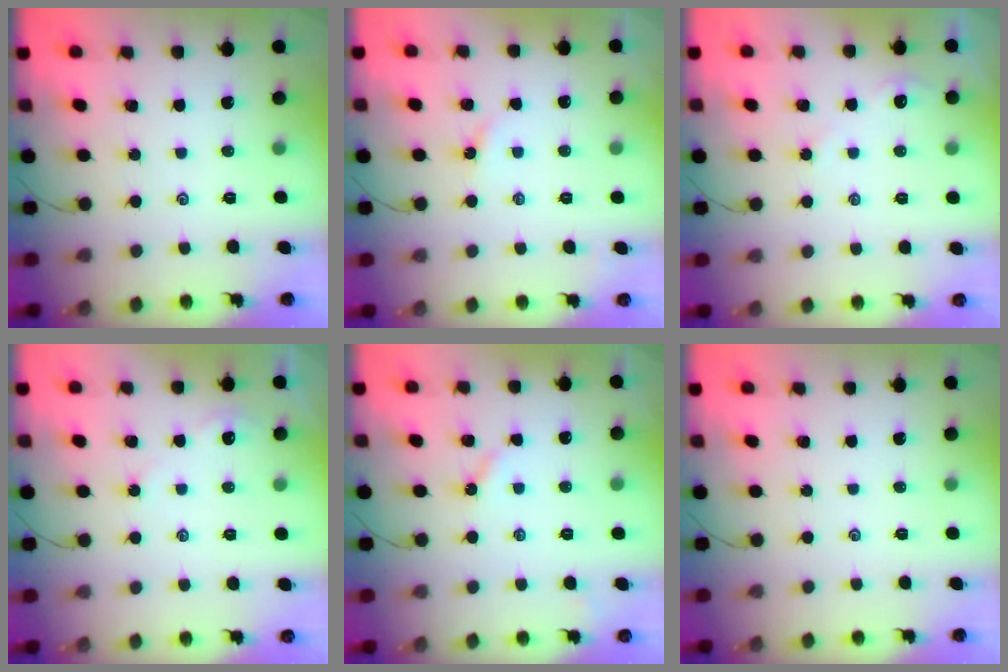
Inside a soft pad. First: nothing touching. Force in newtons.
{"total": 1.9, "press": 1.8, "slide": 0.3}
{"total": 2.2, "press": 2.2, "slide": 0.4}
{"total": 1.4, "press": 1.3, "slide": 0.4}
{"total": 2.8, "press": 2.7, "slide": 0.3}
{"total": 0.0}